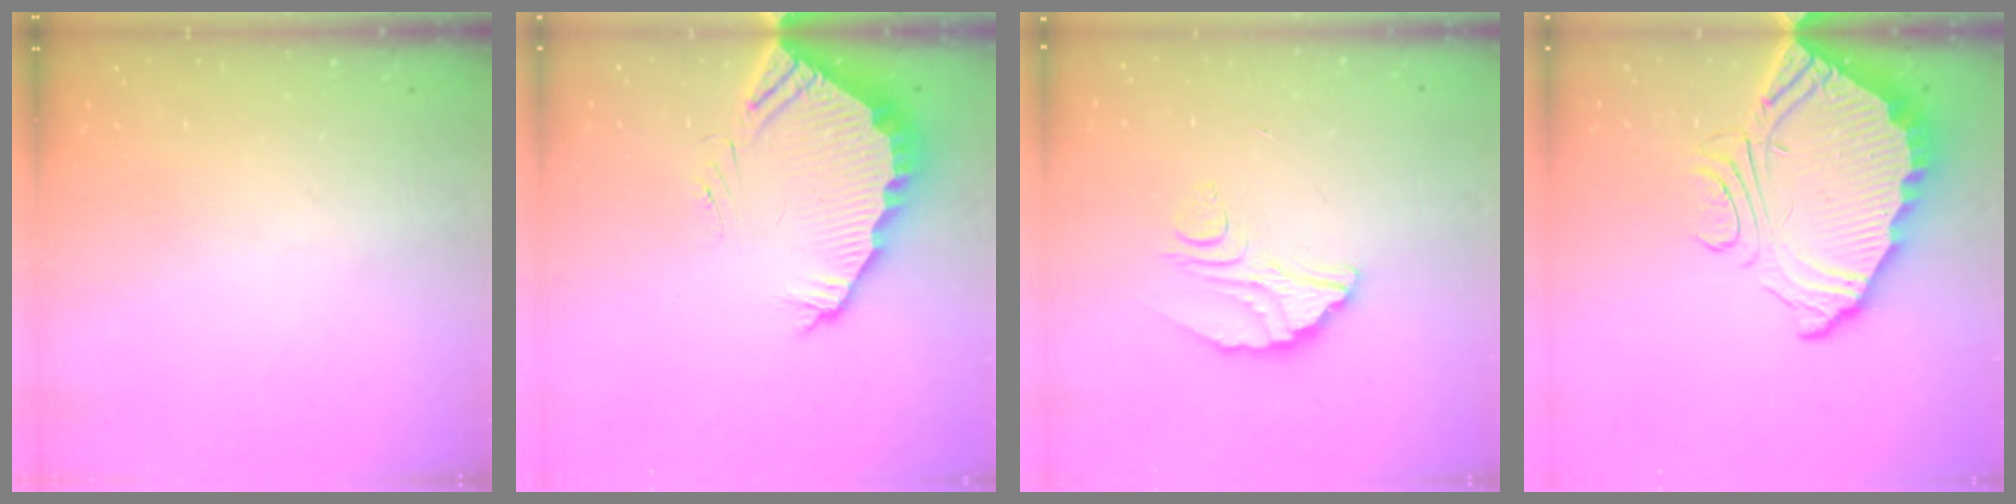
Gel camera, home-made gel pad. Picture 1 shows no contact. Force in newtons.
{"total": 5.1, "press": 5.1, "slide": 0.3}
{"total": 7.6, "press": 7.6, "slide": 0.4}
{"total": 10.5, "press": 10.5, "slide": 1.0}